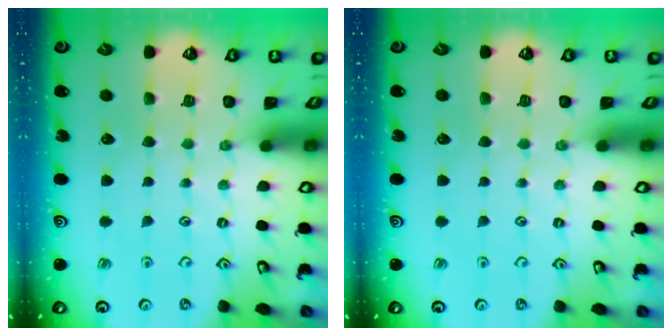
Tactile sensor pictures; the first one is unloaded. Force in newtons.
{"total": 0.0}